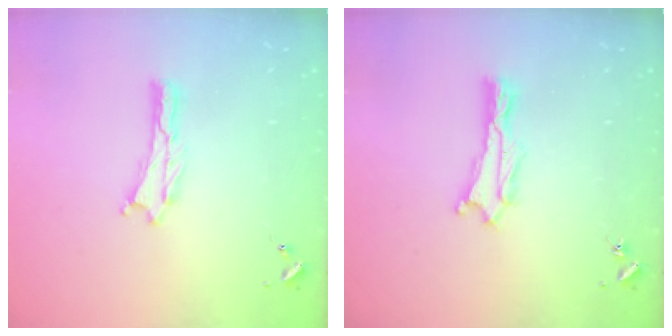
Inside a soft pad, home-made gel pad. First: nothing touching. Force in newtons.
{"total": 1.0, "press": 1.0, "slide": 0.1}